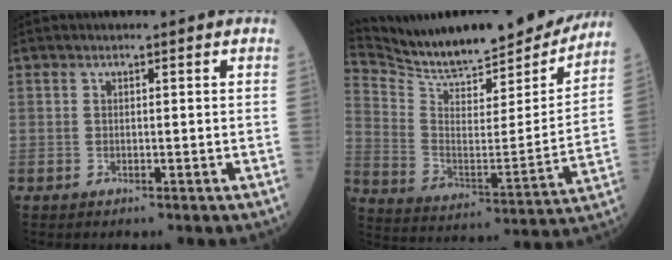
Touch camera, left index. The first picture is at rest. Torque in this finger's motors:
{"motor_torque": [-0.32, -1.25, 0.20, 0.03]}